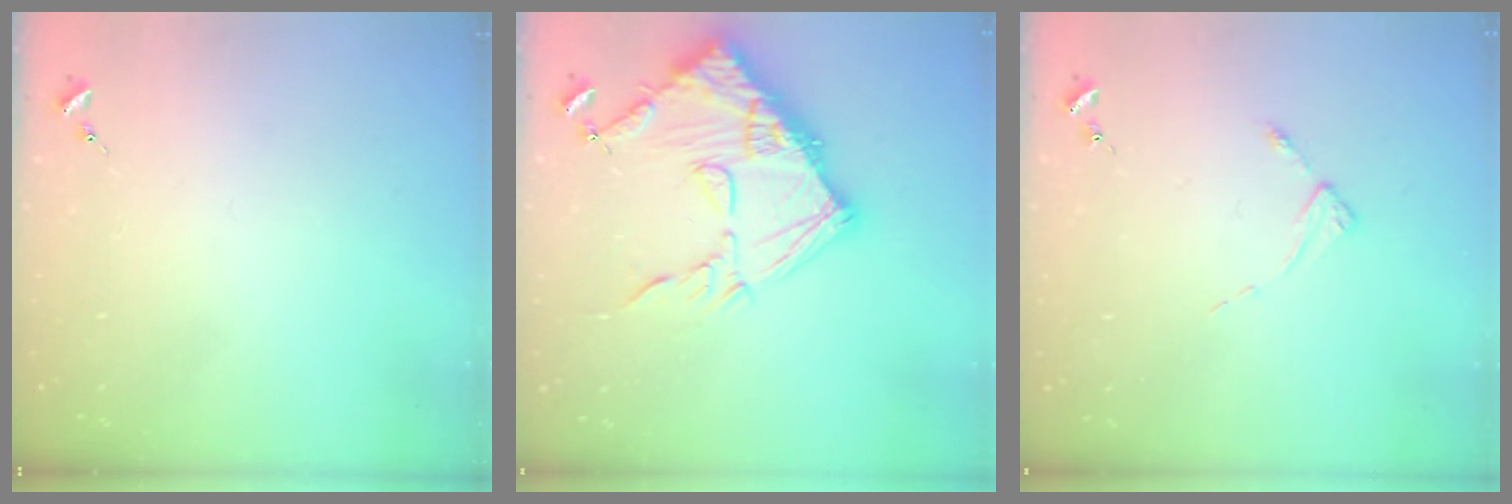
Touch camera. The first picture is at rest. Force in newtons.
{"total": 20.9, "press": 20.8, "slide": 1.8}
{"total": 2.3, "press": 2.3, "slide": 0.4}